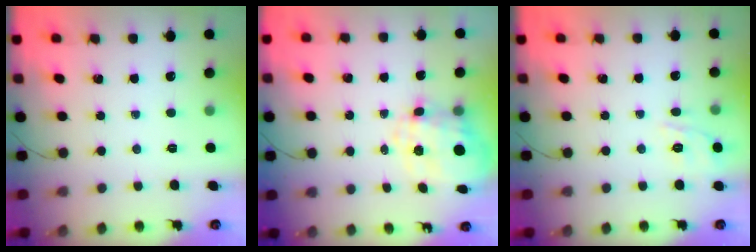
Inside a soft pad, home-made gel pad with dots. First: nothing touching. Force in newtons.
{"total": 10.7, "press": 10.6, "slide": 1.6}
{"total": 8.4, "press": 8.3, "slide": 1.5}